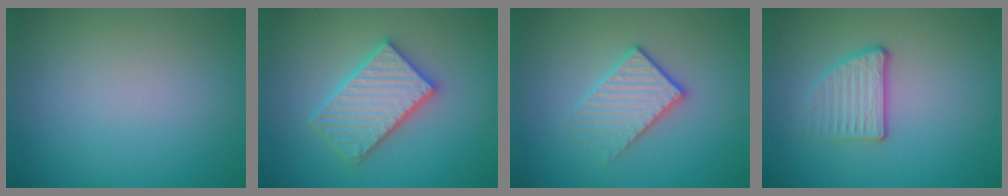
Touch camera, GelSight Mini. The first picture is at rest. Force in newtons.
{"total": 5.4, "press": 5.3, "slide": 0.8}
{"total": 2.6, "press": 2.3, "slide": 1.2}
{"total": 2.8, "press": 2.3, "slide": 1.5}